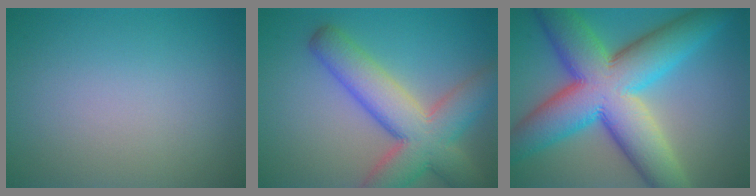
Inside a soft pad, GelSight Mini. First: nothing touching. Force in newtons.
{"total": 8.9, "press": 8.9, "slide": 0.4}
{"total": 14.3, "press": 14.3, "slide": 0.3}